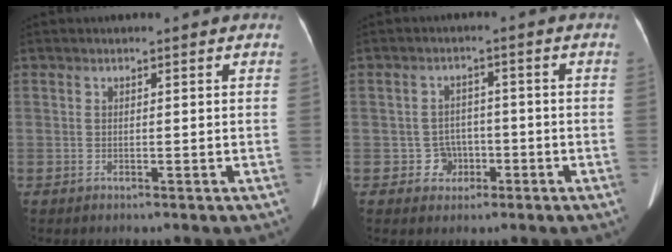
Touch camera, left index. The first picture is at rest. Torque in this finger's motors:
{"motor_torque": [-0.07, 0.00, -0.01, 0.00]}